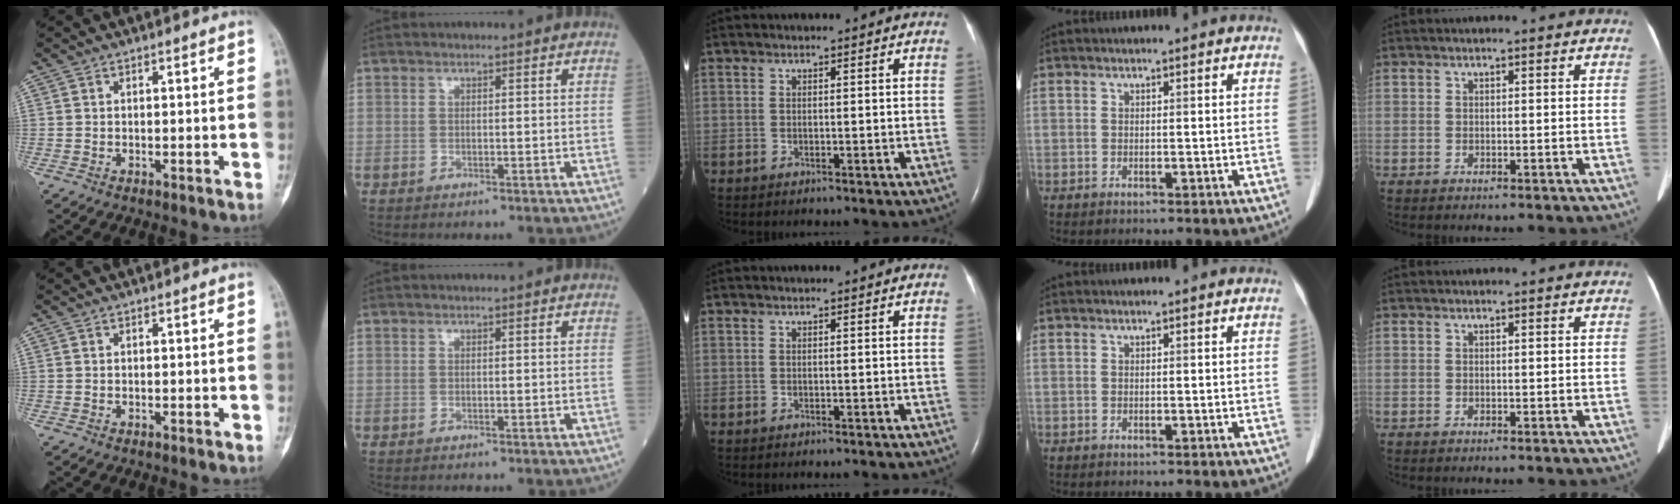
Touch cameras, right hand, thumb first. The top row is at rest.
{}